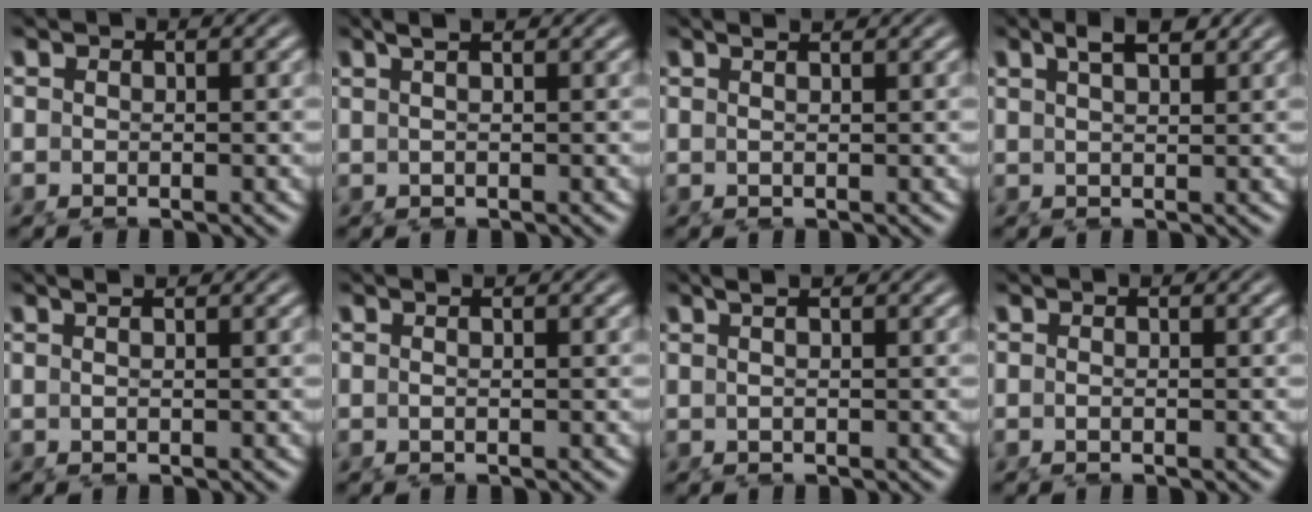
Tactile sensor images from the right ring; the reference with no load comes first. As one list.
[{"total": 2.2, "force": [1.5, -0.2, 1.6], "torque": [-0.015, 0.015, 0.022]}, {"total": 1.9, "force": [1.3, -0.5, 1.2], "torque": [-0.010, 0.011, 0.018]}, {"total": 2.7, "force": [2.0, 0.2, 1.9], "torque": [-0.018, 0.013, 0.032]}, {"total": 1.6, "force": [1.0, -0.4, 1.2], "torque": [-0.010, 0.012, 0.012]}, {"total": 1.0, "force": [0.0, -0.4, 0.9], "torque": [-0.011, 0.007, -0.005]}, {"total": 2.0, "force": [1.2, -0.3, 1.6], "torque": [-0.012, 0.015, 0.014]}, {"total": 0.6, "force": [-0.3, 0.1, 0.5], "torque": [-0.014, 0.006, -0.010]}]